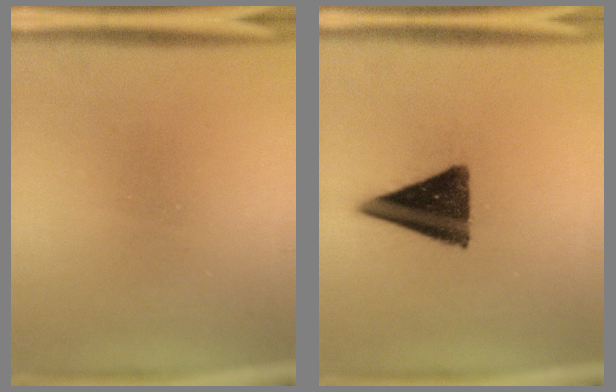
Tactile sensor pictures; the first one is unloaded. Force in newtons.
{"total": 14.2}